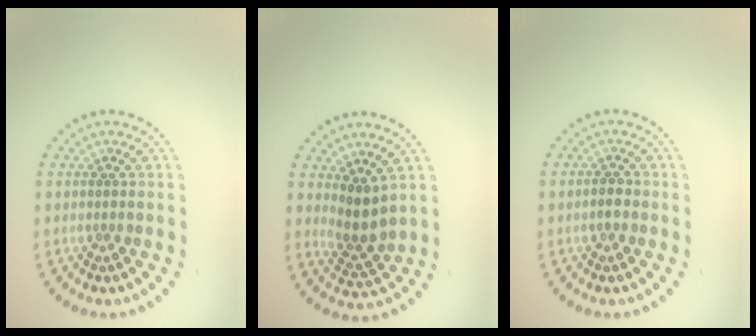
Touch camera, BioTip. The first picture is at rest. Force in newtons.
{"total": 2.5, "press": 2.0, "slide": 1.5}
{"total": 1.2, "press": 1.1, "slide": 0.4}